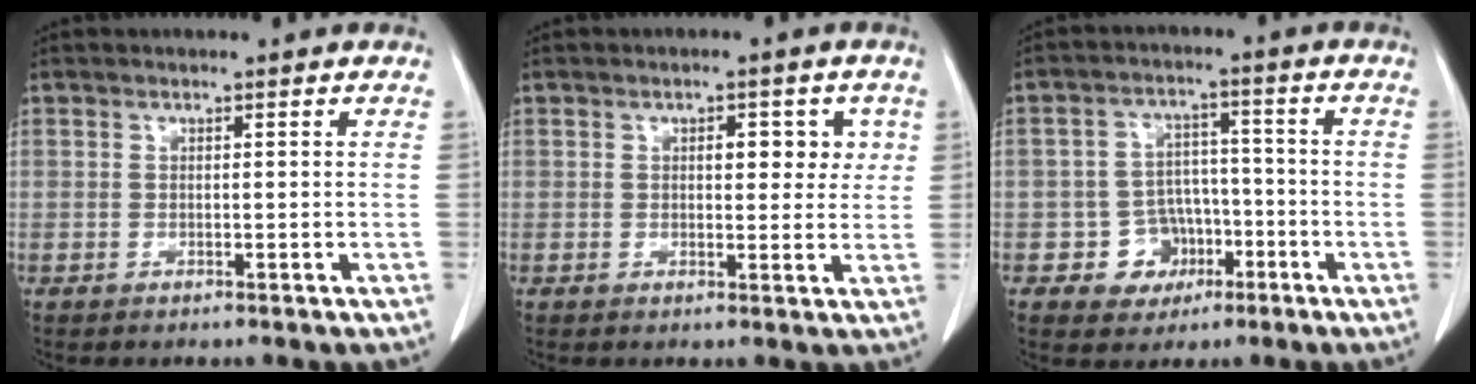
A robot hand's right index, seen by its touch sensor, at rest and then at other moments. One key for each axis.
{"total": 4.7, "fx": 1.4, "fy": 2.5, "fz": 3.7, "tx": -0.036, "ty": 0.008, "tz": 0.018}
{"total": 6.7, "fx": -2.5, "fy": 6.0, "fz": 1.2, "tx": -0.007, "ty": 0.018, "tz": -0.028}